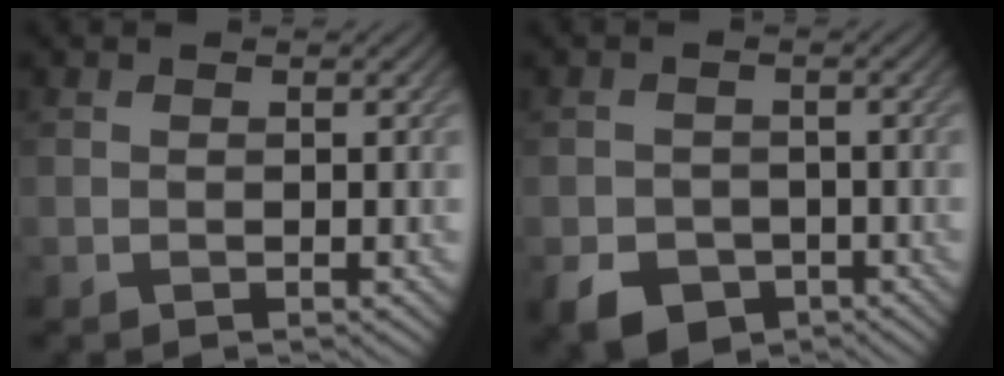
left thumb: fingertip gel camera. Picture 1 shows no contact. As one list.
[{"total": 4.7, "force": [-2.6, 3.4, 1.9], "torque": [-0.035, -0.012, -0.050]}]